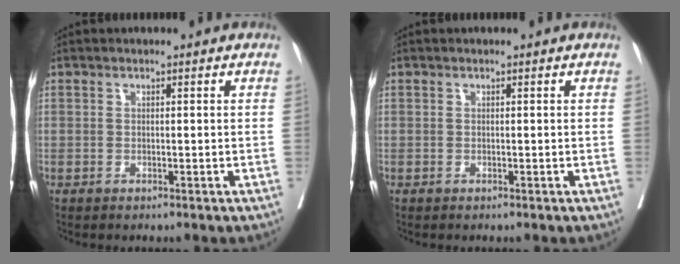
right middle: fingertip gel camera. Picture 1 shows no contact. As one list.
[{"total": 0.0}]